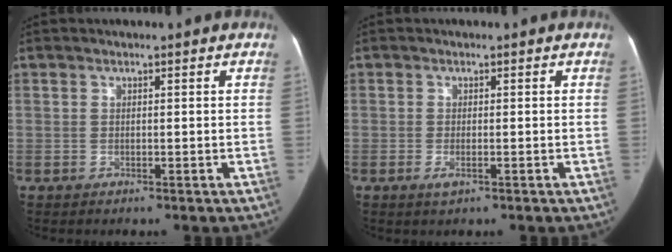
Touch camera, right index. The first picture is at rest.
{"total": 1.9, "force": [-0.8, 0.8, 1.5], "torque": [-0.027, 0.000, -0.011]}